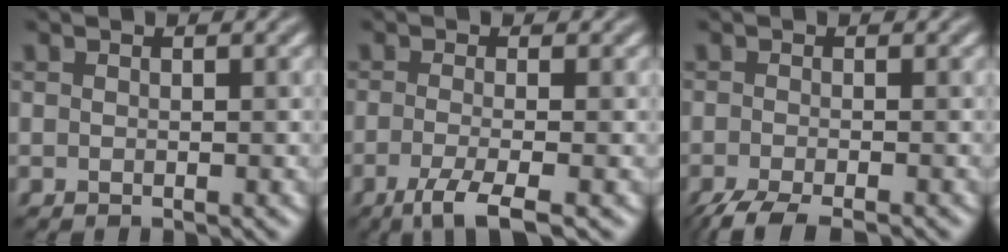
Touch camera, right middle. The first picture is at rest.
{"total": 3.8, "force": [-1.9, 0.9, 3.2], "torque": [-0.056, -0.006, -0.046]}
{"total": 3.8, "force": [-2.9, 0.7, 2.3], "torque": [-0.037, -0.008, -0.058]}